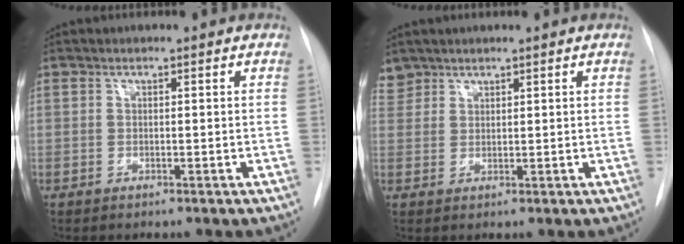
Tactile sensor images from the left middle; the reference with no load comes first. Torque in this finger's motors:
{"motor_torque": [0.28, -0.28, 0.09, -0.02]}